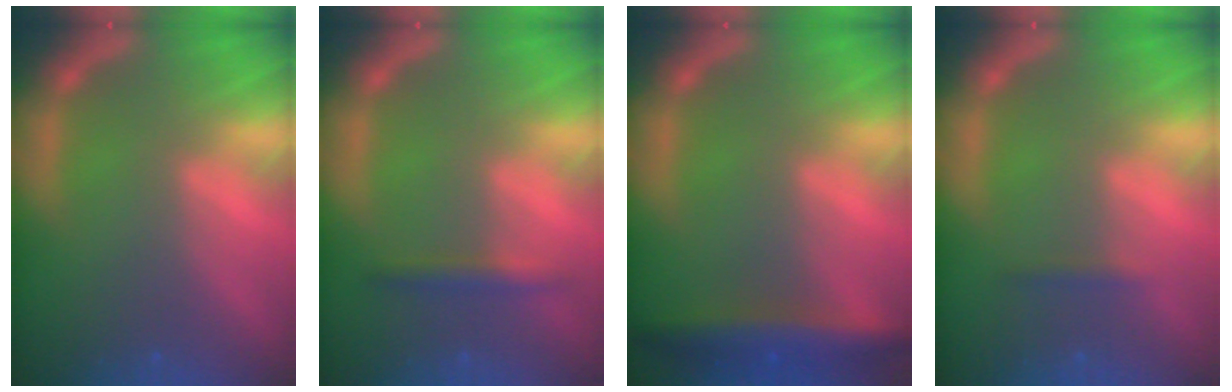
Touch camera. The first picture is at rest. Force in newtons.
{"total": 1.9}
{"total": 5.5}
{"total": 0.9}